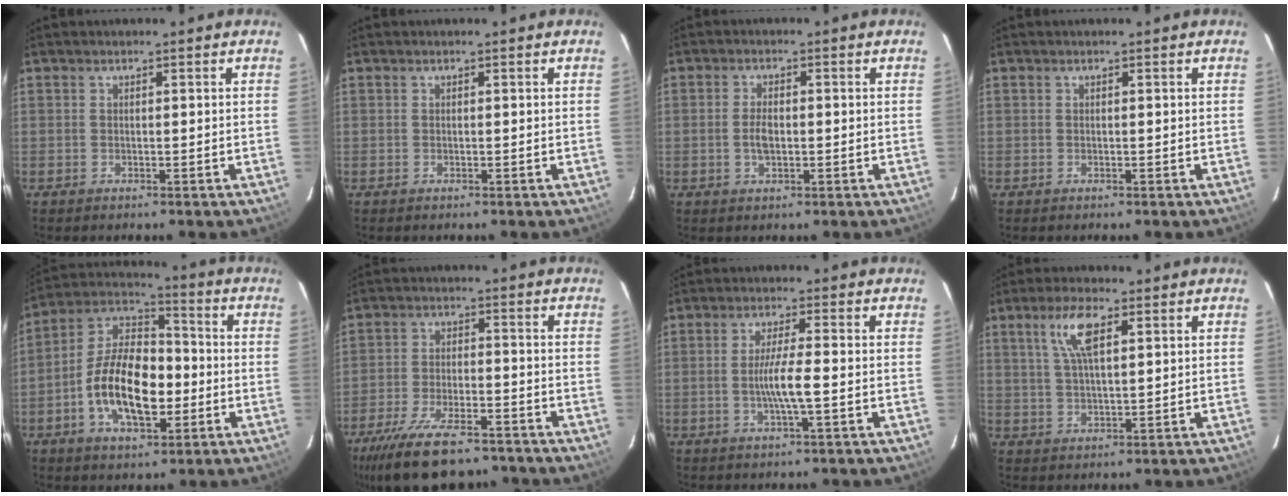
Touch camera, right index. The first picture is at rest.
{"total": 0.0}
{"total": 3.4, "force": [-0.4, 1.8, 2.8], "torque": [-0.054, 0.001, -0.004]}
{"total": 0.0}
{"total": 16.3, "force": [-3.9, 8.4, 13.4], "torque": [-0.259, 0.013, -0.068]}
{"total": 17.4, "force": [-13.3, 6.1, 9.5], "torque": [-0.202, -0.030, -0.210]}
{"total": 5.6, "force": [-1.2, -0.2, 5.4], "torque": [-0.097, -0.006, -0.021]}
{"total": 7.4, "force": [3.2, 2.2, 6.3], "torque": [-0.122, 0.009, 0.064]}